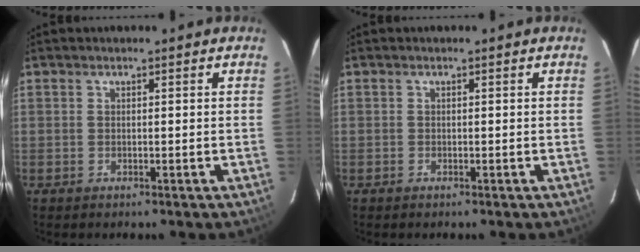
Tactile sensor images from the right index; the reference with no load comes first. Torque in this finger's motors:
{"motor_torque": [0.15, -0.04, -0.03, 0.00]}